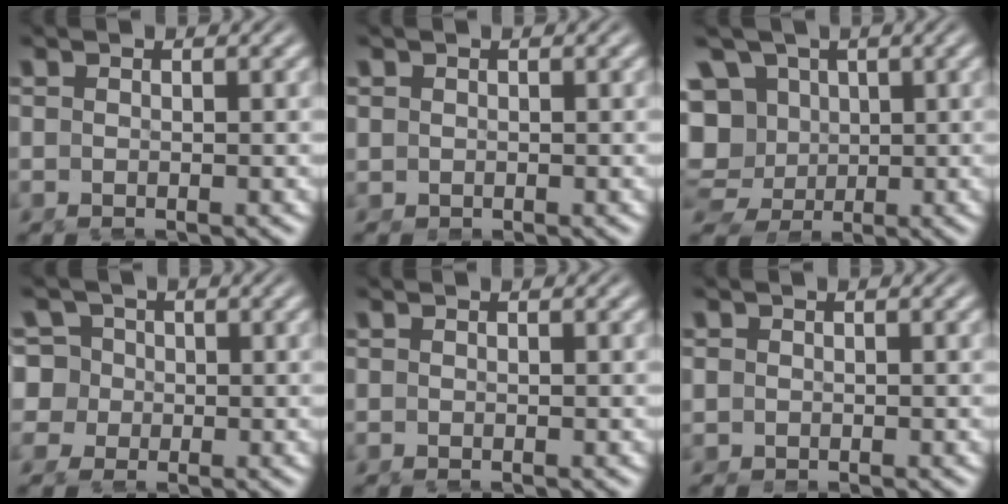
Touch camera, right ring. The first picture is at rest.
{"total": 0.9, "force": [0.1, 0.9, 0.2], "torque": [-0.012, -0.011, 0.010]}
{"total": 12.3, "force": [0.2, 11.0, 5.5], "torque": [-0.138, -0.046, 0.015]}
{"total": 7.8, "force": [-0.7, 7.3, 2.7], "torque": [-0.087, -0.032, -0.007]}
{"total": 0.0}
{"total": 1.6, "force": [0.0, 1.6, 0.5], "torque": [-0.021, -0.011, 0.005]}